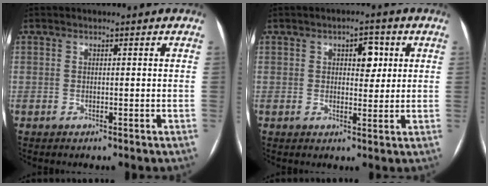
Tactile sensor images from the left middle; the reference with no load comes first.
{"total": 4.1, "force": [1.4, 2.1, 3.2], "torque": [-0.043, 0.011, 0.020]}